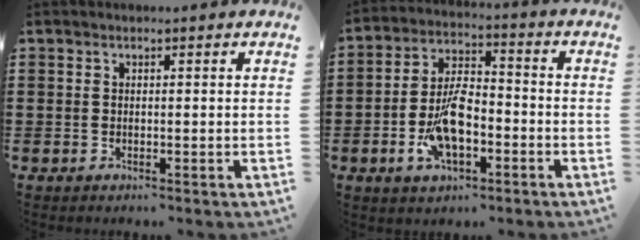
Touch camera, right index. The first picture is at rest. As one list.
[{"total": 8.6, "force": [-2.8, 4.1, 7.1], "torque": [-0.151, 0.004, -0.054]}]